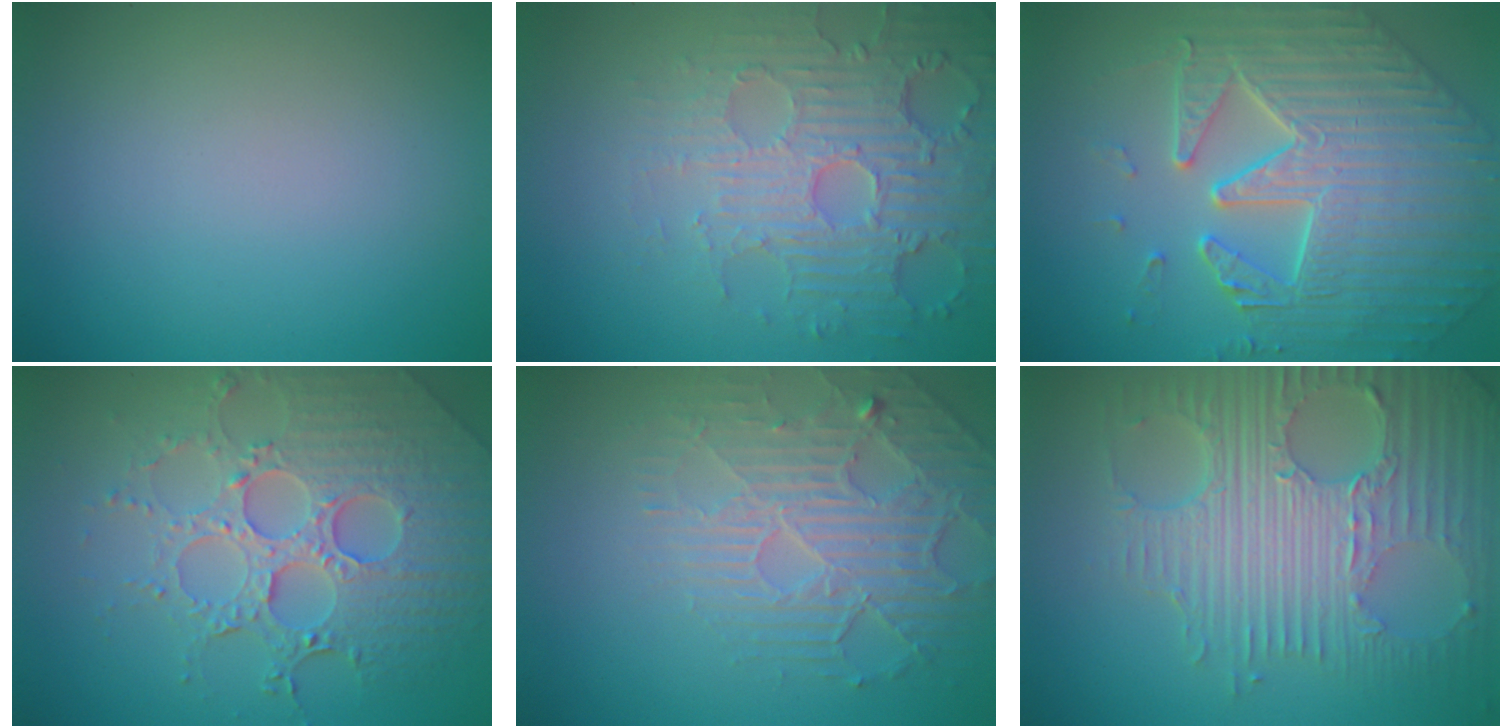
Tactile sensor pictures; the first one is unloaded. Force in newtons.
{"total": 4.5, "press": 4.4, "slide": 0.6}
{"total": 6.8, "press": 5.9, "slide": 3.4}
{"total": 7.4, "press": 5.5, "slide": 4.9}
{"total": 4.2, "press": 3.9, "slide": 1.7}
{"total": 8.6, "press": 6.0, "slide": 6.1}